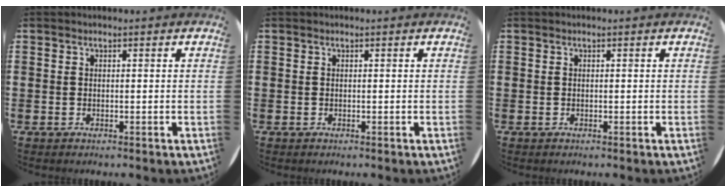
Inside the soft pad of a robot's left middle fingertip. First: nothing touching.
{"total": 0.0}
{"total": 0.0}